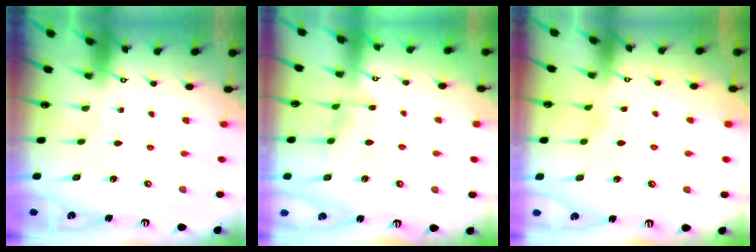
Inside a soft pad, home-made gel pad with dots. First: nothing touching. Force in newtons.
{"total": 6.8, "press": 6.7, "slide": 0.7}
{"total": 2.2, "press": 2.2, "slide": 0.3}